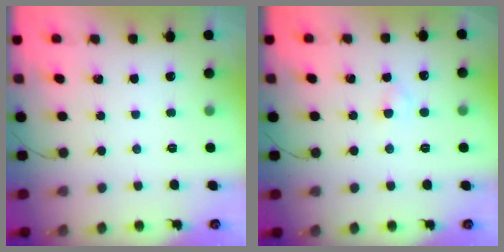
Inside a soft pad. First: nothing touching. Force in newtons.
{"total": 2.2, "press": 2.0, "slide": 0.8}